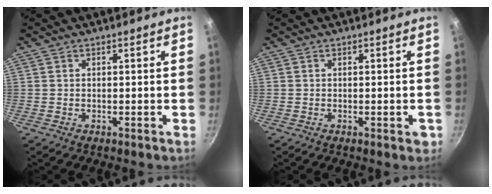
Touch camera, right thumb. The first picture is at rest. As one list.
[{"total": 1.7, "force": [-0.6, 0.7, 1.5], "torque": [-0.014, 0.000, -0.009]}]